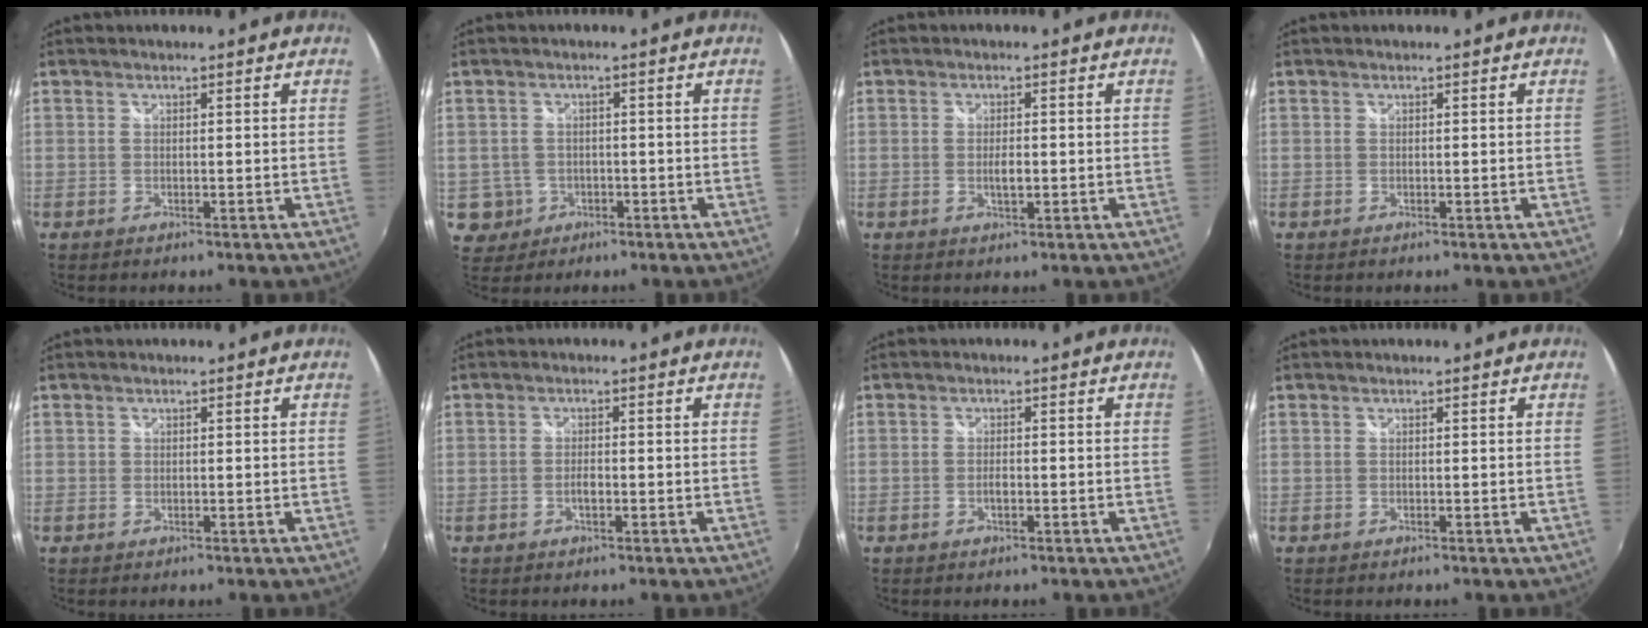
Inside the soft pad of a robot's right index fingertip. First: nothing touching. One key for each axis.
{"total": 5.0, "fx": -1.2, "fy": 4.8, "fz": 0.5, "tx": -0.022, "ty": 0.010, "tz": -0.010}
{"total": 2.3, "fx": -0.4, "fy": 0.8, "fz": 2.1, "tx": -0.036, "ty": -0.002, "tz": -0.007}
{"total": 0.0}
{"total": 0.0}
{"total": 1.8, "fx": -0.7, "fy": 0.6, "fz": 1.5, "tx": -0.031, "ty": 0.000, "tz": -0.014}
{"total": 1.4, "fx": -0.6, "fy": 0.5, "fz": 1.2, "tx": -0.024, "ty": 0.000, "tz": -0.011}
{"total": 0.0}